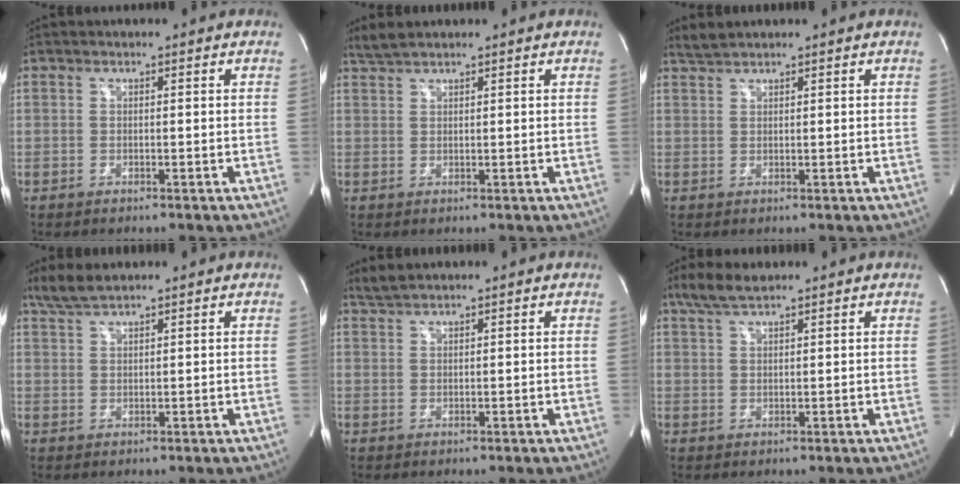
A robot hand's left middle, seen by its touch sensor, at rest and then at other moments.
{"total": 2.2, "force": [2.1, 0.0, 0.7], "torque": [-0.020, 0.014, 0.045]}
{"total": 1.8, "force": [1.7, -0.1, 0.3], "torque": [-0.011, 0.011, 0.041]}
{"total": 3.6, "force": [3.2, 0.3, 1.7], "torque": [-0.044, 0.013, 0.069]}
{"total": 2.0, "force": [1.9, 0.0, 0.5], "torque": [-0.015, 0.013, 0.044]}
{"total": 4.6, "force": [3.6, 0.9, 2.6], "torque": [-0.061, 0.017, 0.073]}